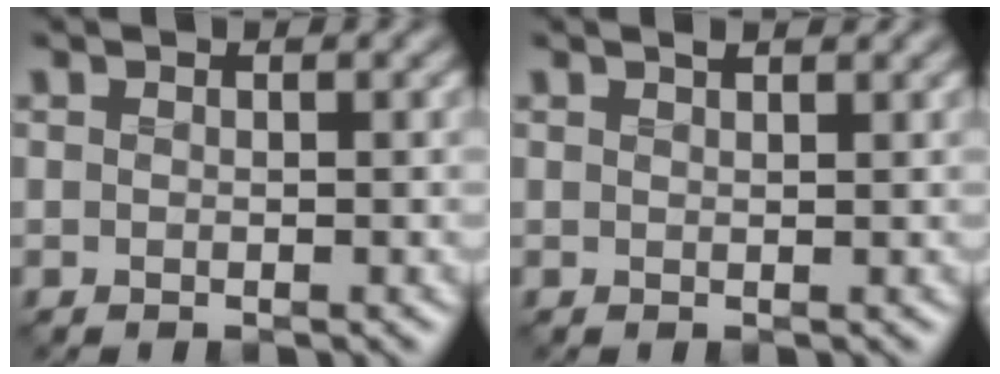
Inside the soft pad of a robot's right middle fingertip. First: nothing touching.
{"total": 1.1, "force": [0.9, 0.3, 0.6], "torque": [-0.010, -0.003, 0.010]}